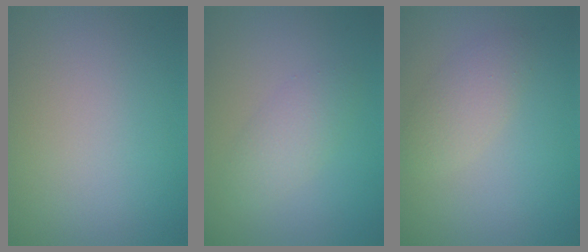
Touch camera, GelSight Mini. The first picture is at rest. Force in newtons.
{"total": 2.5, "press": 2.5, "slide": 0.1}
{"total": 2.4, "press": 2.4, "slide": 0.1}